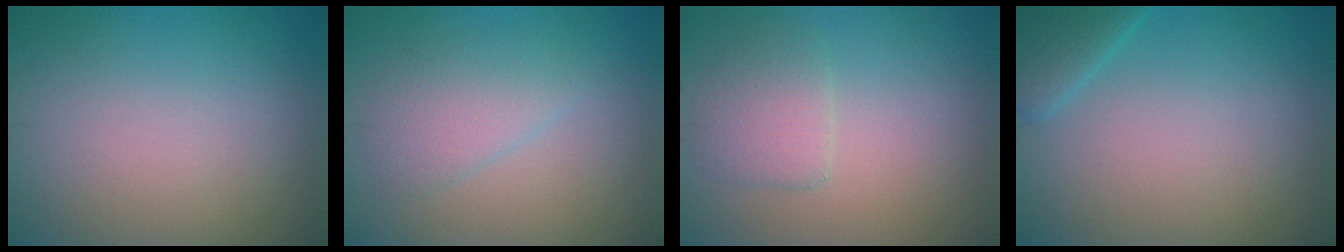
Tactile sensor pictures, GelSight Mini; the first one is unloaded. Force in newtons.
{"total": 2.9, "press": 2.9, "slide": 0.2}
{"total": 2.5, "press": 2.5, "slide": 0.2}
{"total": 2.3, "press": 2.3, "slide": 0.2}